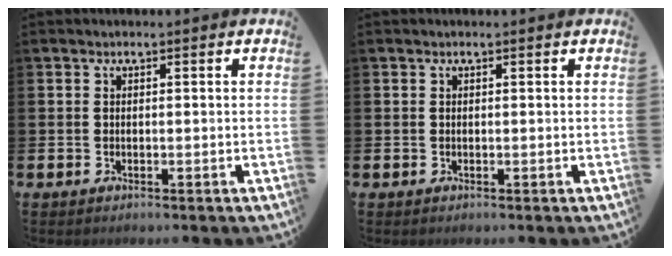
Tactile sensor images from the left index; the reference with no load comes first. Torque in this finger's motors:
{"motor_torque": [-0.92, -1.21, -0.47, -0.04]}